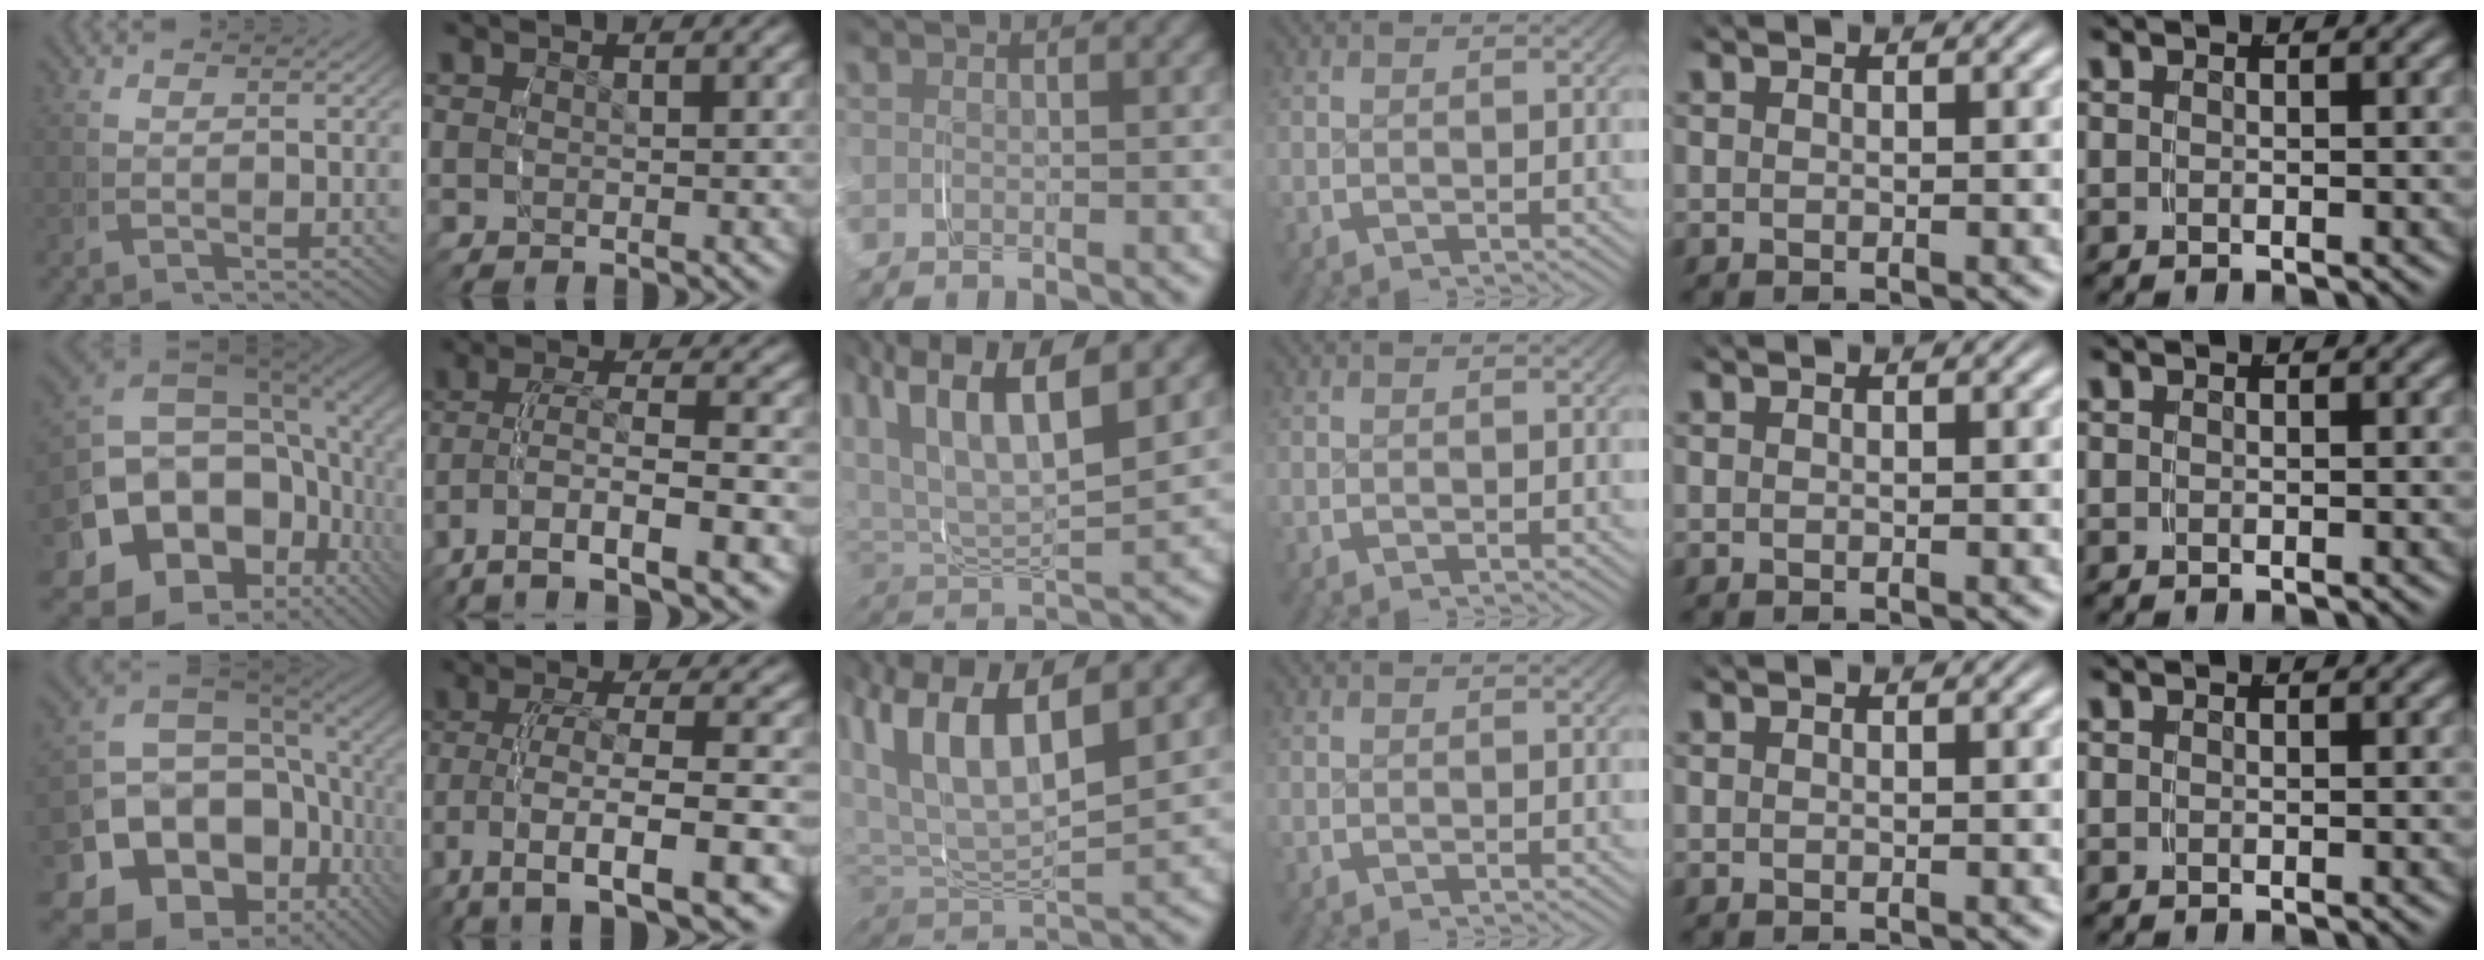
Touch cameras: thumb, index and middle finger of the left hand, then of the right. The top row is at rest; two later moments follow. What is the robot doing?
{"motion": "grasp_and_lifting", "object": "shirt"}